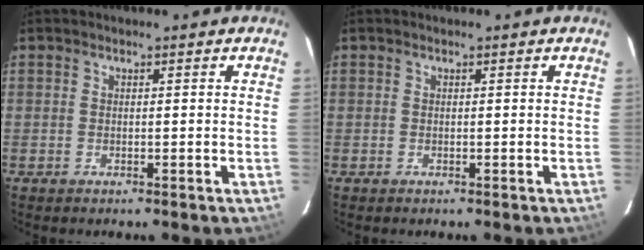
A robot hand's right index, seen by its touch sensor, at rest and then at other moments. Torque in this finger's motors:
{"motor_torque": [0.00, 0.00, 0.00, 0.00]}